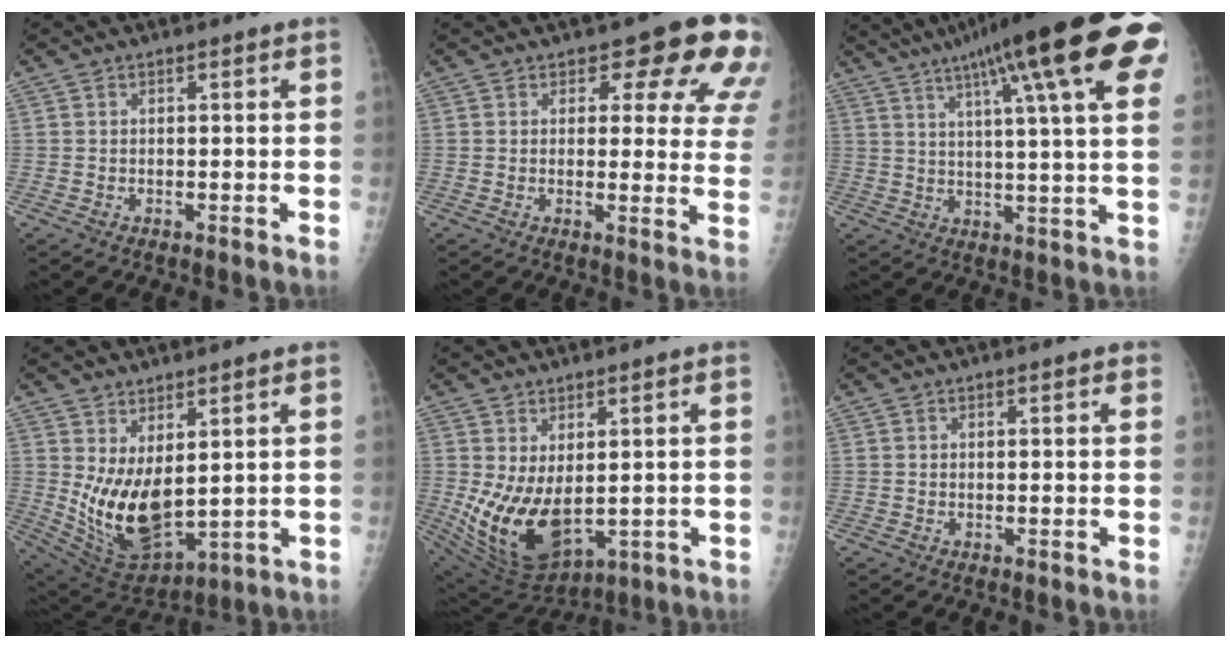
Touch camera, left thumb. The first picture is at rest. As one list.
[{"total": 13.4, "force": [8.5, 6.1, 8.4], "torque": [-0.046, -0.041, 0.075]}, {"total": 24.2, "force": [11.8, 3.7, 20.8], "torque": [-0.300, 0.002, 0.156]}, {"total": 12.9, "force": [2.4, 6.4, 10.9], "torque": [-0.185, -0.040, 0.073]}, {"total": 12.9, "force": [0.3, 7.3, 10.6], "torque": [-0.186, -0.024, 0.038]}, {"total": 1.0, "force": [0.7, 0.4, 0.7], "torque": [-0.009, -0.001, 0.008]}]